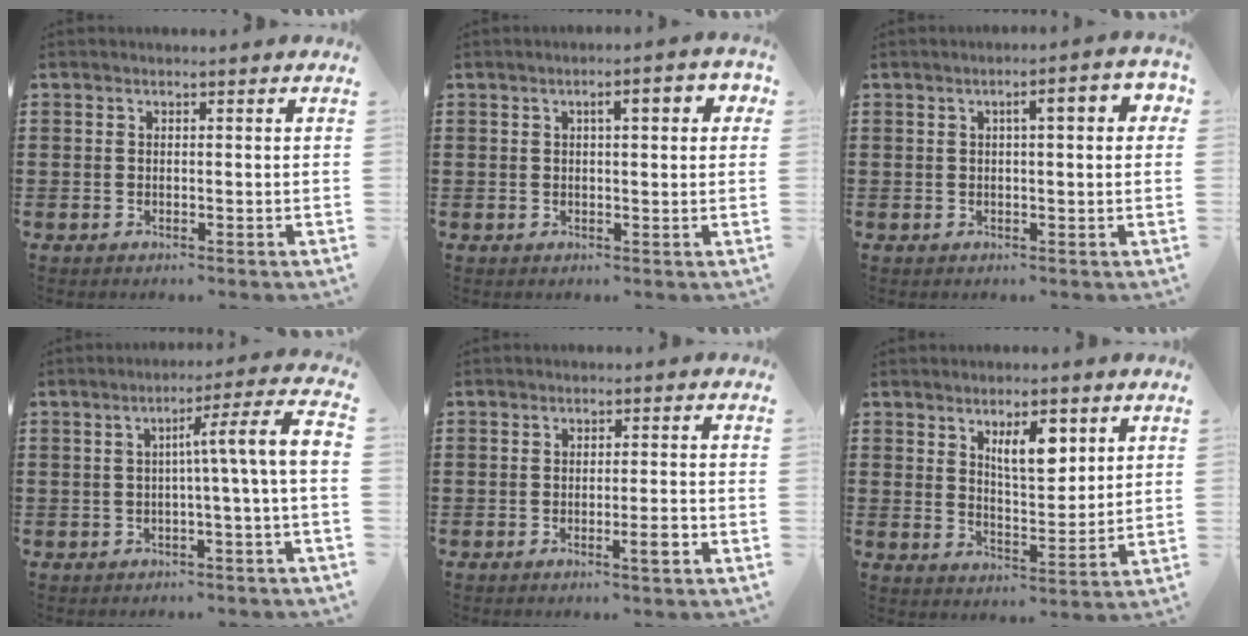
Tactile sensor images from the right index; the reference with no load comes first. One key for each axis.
{"total": 3.6, "fx": 1.0, "fy": 0.9, "fz": 3.3, "tx": -0.051, "ty": 0.002, "tz": 0.009}
{"total": 4.1, "fx": 0.9, "fy": 0.8, "fz": 3.9, "tx": -0.059, "ty": 0.001, "tz": 0.007}
{"total": 6.2, "fx": -0.3, "fy": -0.7, "fz": 6.1, "tx": -0.095, "ty": -0.014, "tz": -0.013}
{"total": 2.9, "fx": -1.4, "fy": 0.0, "fz": 2.5, "tx": -0.042, "ty": -0.007, "tz": -0.023}
{"total": 6.5, "fx": 3.3, "fy": 2.5, "fz": 5.1, "tx": -0.084, "ty": -0.003, "tz": 0.052}